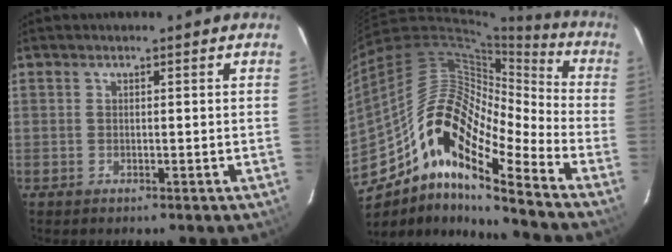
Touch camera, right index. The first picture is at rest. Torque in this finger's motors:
{"motor_torque": [0.55, -0.48, 0.73, 0.14]}